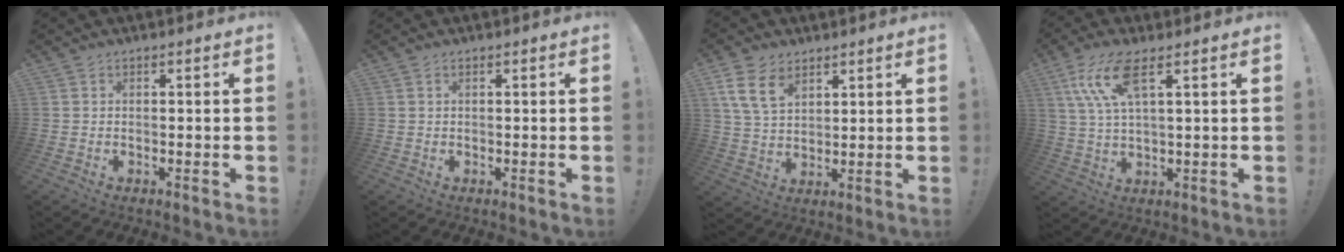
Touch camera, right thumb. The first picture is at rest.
{"total": 0.6, "force": [0.3, 0.0, 0.5], "torque": [-0.011, 0.002, 0.005]}
{"total": 10.2, "force": [5.7, 6.4, 5.6], "torque": [-0.103, -0.011, 0.114]}
{"total": 10.7, "force": [5.1, 2.8, 9.0], "torque": [-0.183, -0.008, 0.094]}